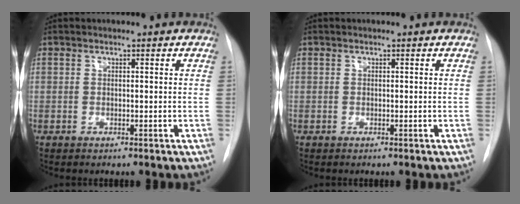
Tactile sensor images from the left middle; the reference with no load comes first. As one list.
[{"total": 0.0}]